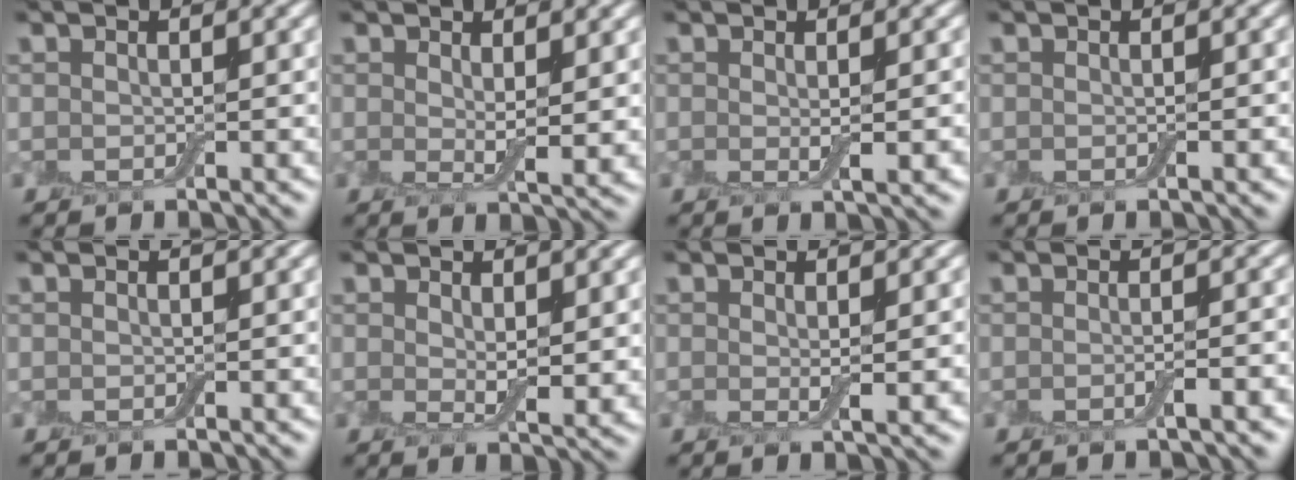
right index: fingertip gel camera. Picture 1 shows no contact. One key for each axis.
{"total": 2.1, "fx": 0.8, "fy": 0.4, "fz": 1.9, "tx": -0.035, "ty": -0.005, "tz": 0.014}
{"total": 1.6, "fx": -0.1, "fy": 0.1, "fz": 1.5, "tx": -0.029, "ty": -0.003, "tz": 0.000}
{"total": 0.0}
{"total": 0.0}
{"total": 2.2, "fx": 0.8, "fy": 0.8, "fz": 1.9, "tx": -0.035, "ty": -0.005, "tz": 0.015}
{"total": 1.3, "fx": 0.1, "fy": 0.0, "fz": 1.3, "tx": -0.025, "ty": -0.002, "tz": 0.000}
{"total": 1.1, "fx": -0.6, "fy": -0.3, "fz": 0.9, "tx": -0.018, "ty": 0.003, "tz": -0.010}